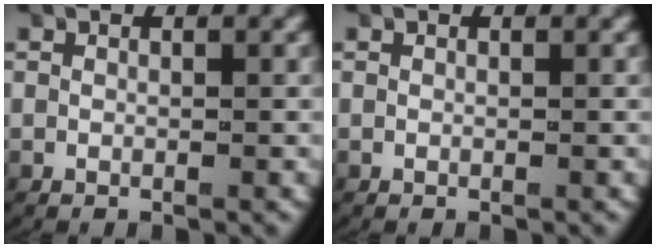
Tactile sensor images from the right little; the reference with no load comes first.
{"total": 0.0}